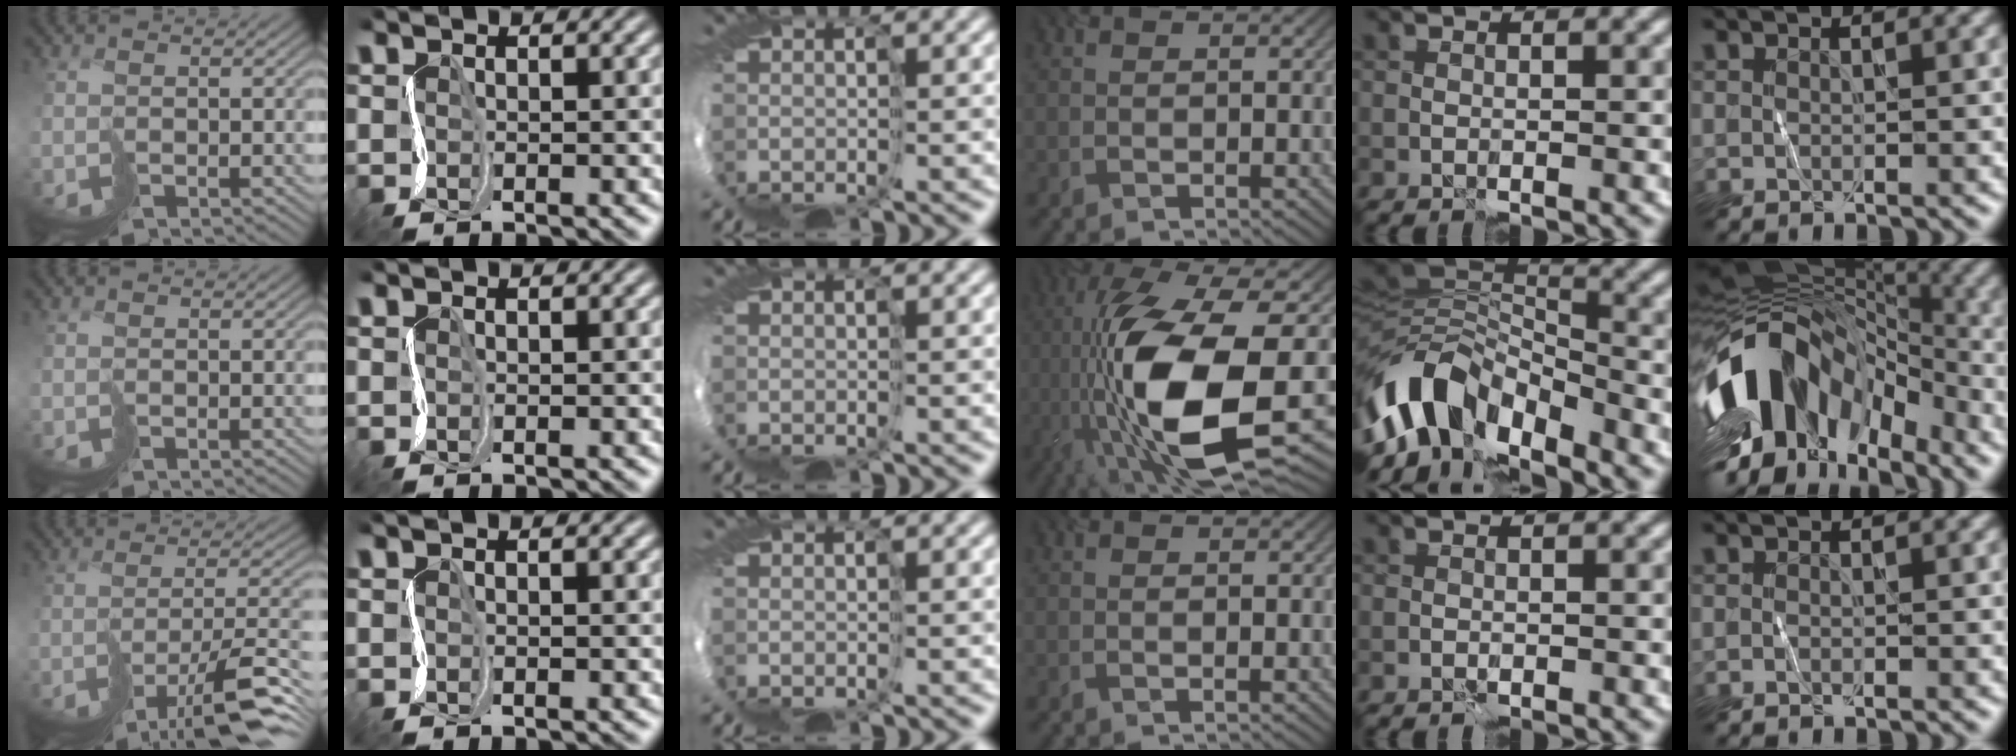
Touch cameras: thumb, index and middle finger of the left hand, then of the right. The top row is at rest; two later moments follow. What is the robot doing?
{"motion": "cut", "object": "tissue"}